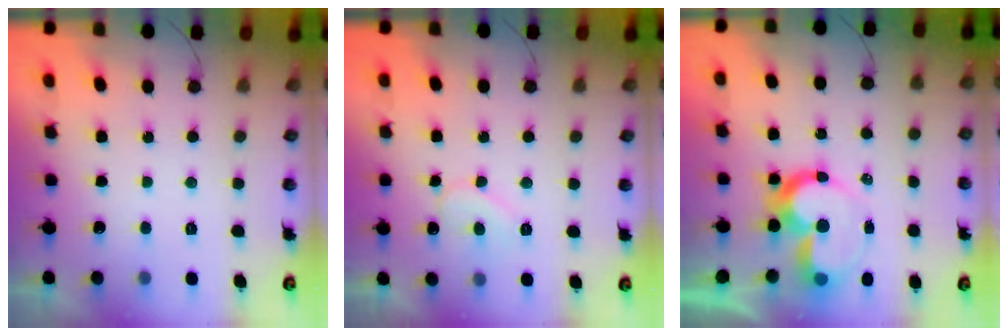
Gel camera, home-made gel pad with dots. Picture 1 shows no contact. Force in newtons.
{"total": 8.0, "press": 8.0, "slide": 0.4}
{"total": 11.8, "press": 11.8, "slide": 1.0}